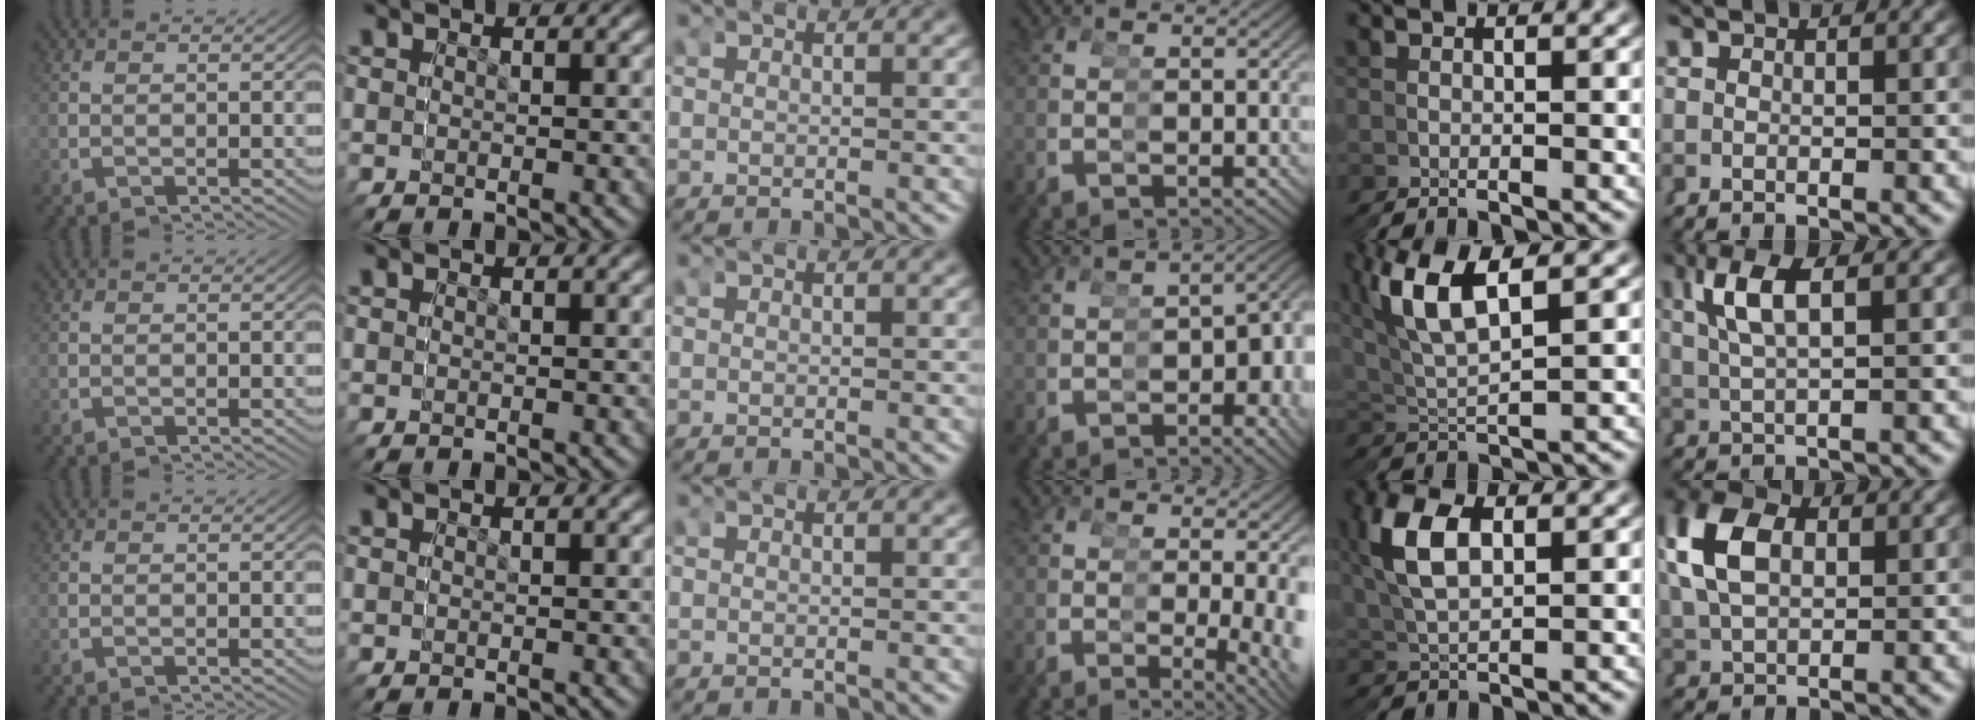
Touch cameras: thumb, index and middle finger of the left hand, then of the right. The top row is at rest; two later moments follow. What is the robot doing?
{"motion": "grasp_and_lifting", "object": "cubes"}